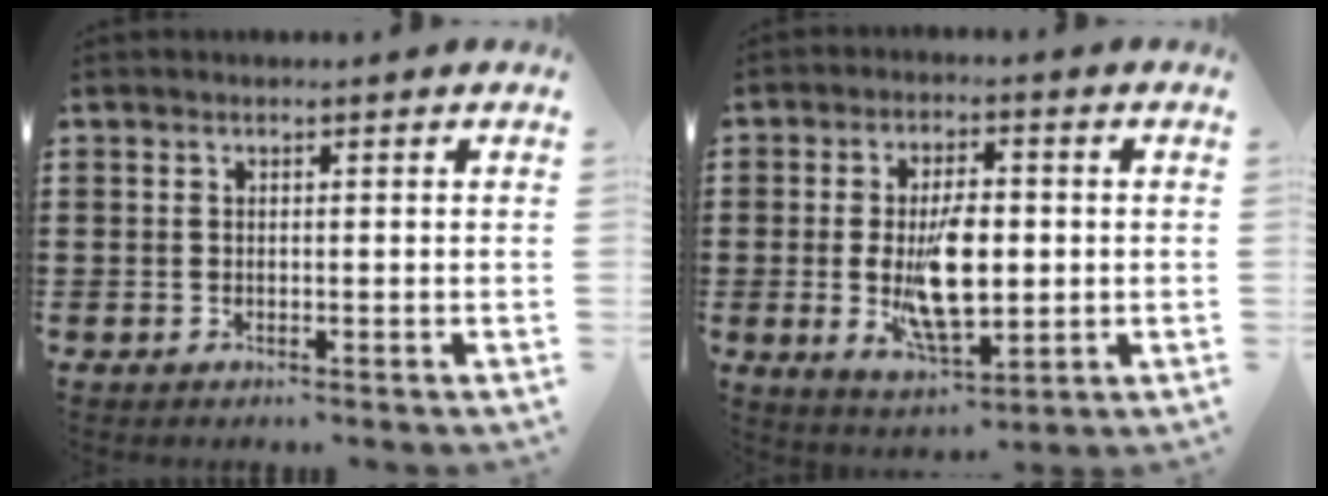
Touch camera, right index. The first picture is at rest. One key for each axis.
{"total": 10.1, "fx": -0.5, "fy": 4.5, "fz": 9.0, "tx": -0.170, "ty": -0.009, "tz": -0.013}